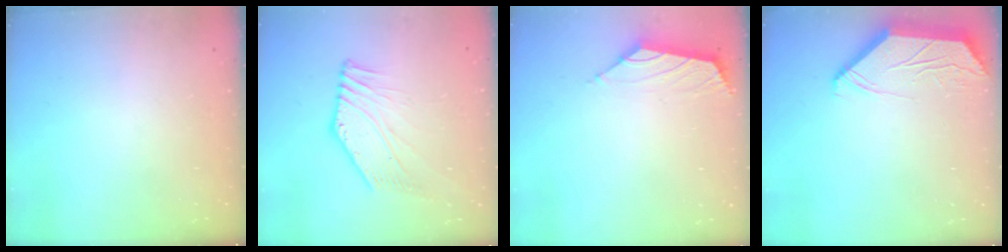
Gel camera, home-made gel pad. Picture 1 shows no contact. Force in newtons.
{"total": 2.6, "press": 2.5, "slide": 0.9}
{"total": 1.6, "press": 1.4, "slide": 0.7}
{"total": 4.6, "press": 4.6, "slide": 0.3}